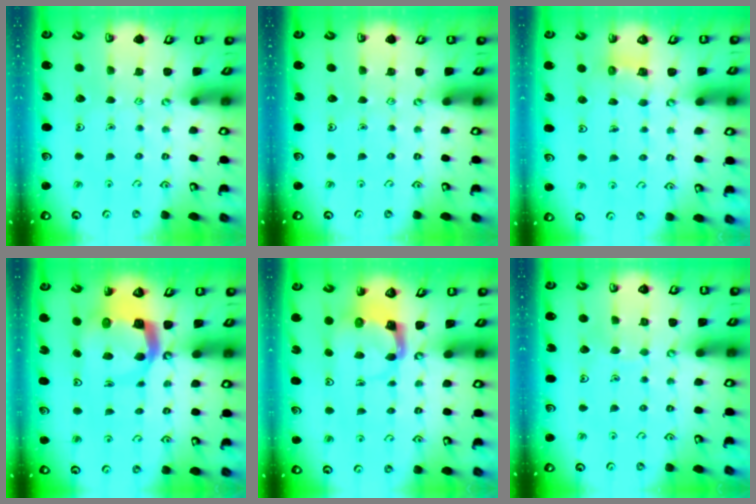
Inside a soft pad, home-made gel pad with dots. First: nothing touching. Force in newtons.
{"total": 0.0}
{"total": 3.4, "press": 3.4, "slide": 0.2}
{"total": 8.1, "press": 8.0, "slide": 0.9}
{"total": 3.9, "press": 3.9, "slide": 0.6}
{"total": 3.1, "press": 3.0, "slide": 0.3}